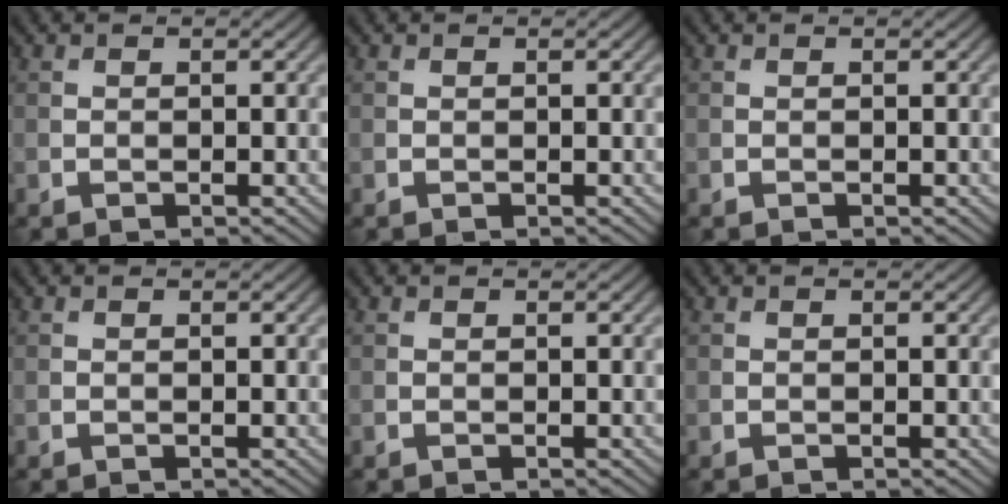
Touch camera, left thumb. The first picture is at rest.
{"total": 0.0}
{"total": 0.0}
{"total": 0.0}
{"total": 0.0}
{"total": 0.0}